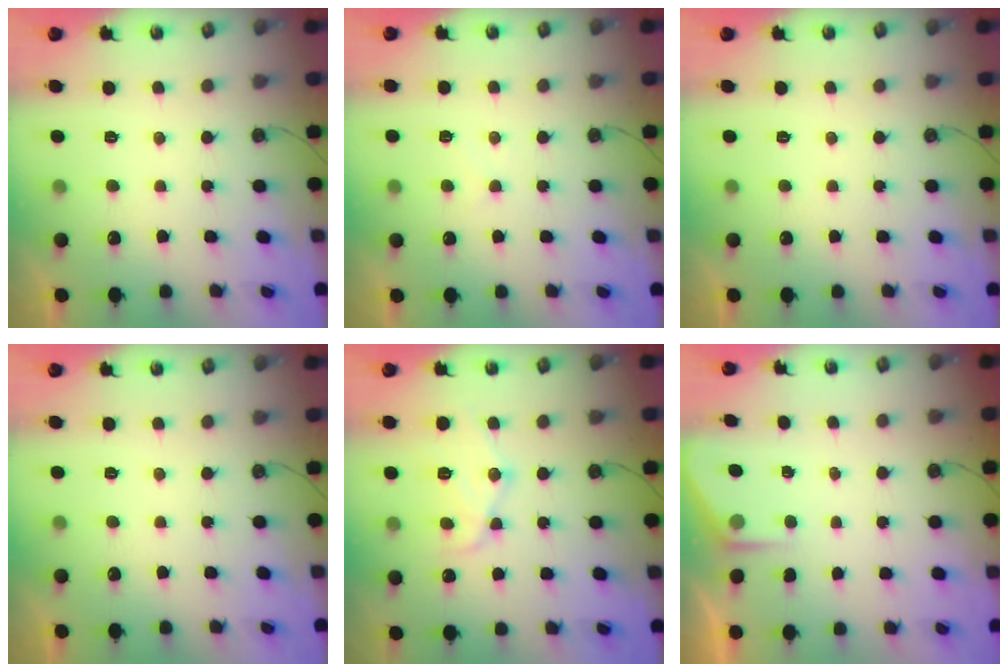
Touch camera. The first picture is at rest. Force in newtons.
{"total": 4.7, "press": 4.6, "slide": 0.6}
{"total": 0.0}
{"total": 0.0}
{"total": 12.4, "press": 12.4, "slide": 1.1}
{"total": 1.5, "press": 1.4, "slide": 0.2}